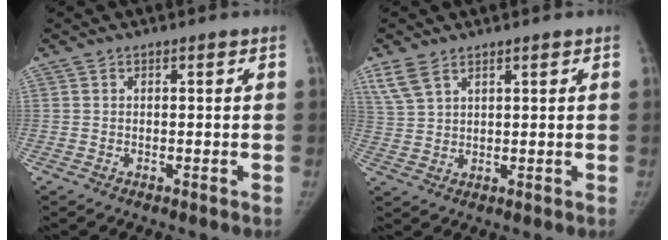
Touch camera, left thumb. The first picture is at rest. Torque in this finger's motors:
{"motor_torque": [2.59, 1.18, 1.56, -1.21, 0.67]}